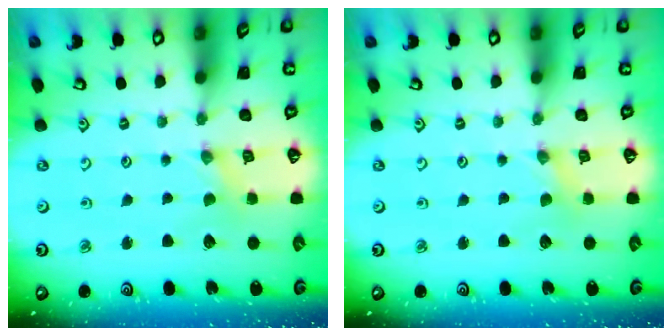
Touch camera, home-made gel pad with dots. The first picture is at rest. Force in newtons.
{"total": 0.0}